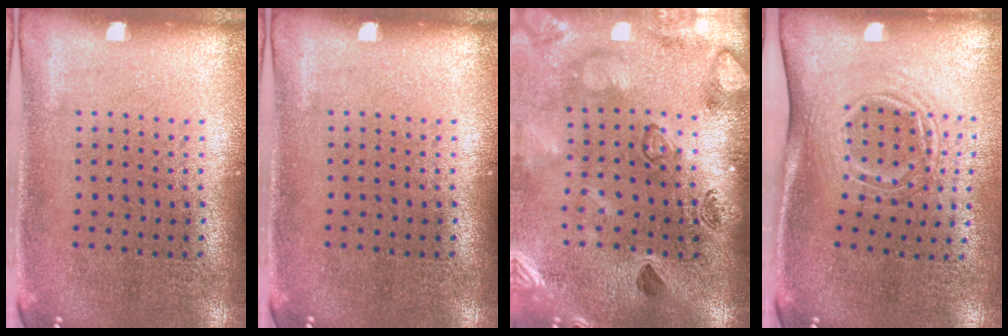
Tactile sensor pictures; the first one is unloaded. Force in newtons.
{"total": 0.0}
{"total": 2.5, "press": 2.4, "slide": 0.8}
{"total": 1.7, "press": 1.1, "slide": 1.2}